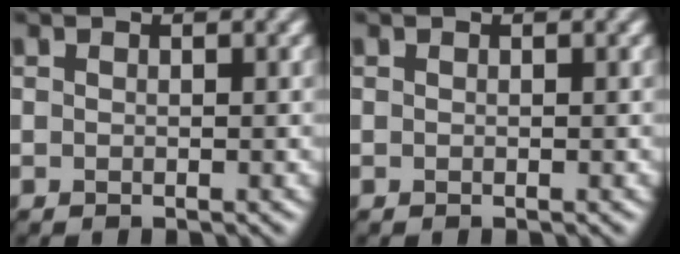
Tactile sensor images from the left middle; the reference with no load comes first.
{"total": 0.0}